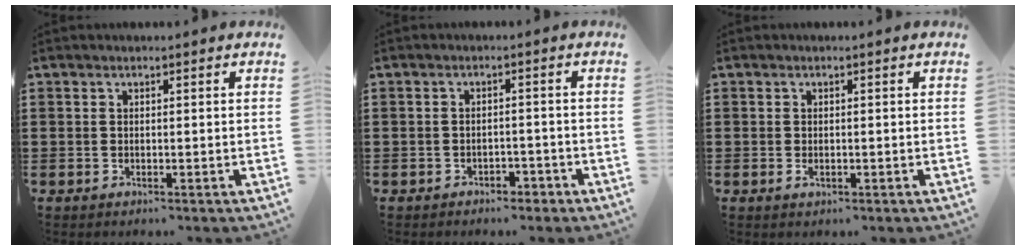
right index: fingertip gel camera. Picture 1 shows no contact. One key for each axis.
{"total": 1.9, "fx": -1.8, "fy": 0.7, "fz": 0.2, "tx": -0.011, "ty": -0.001, "tz": -0.038}
{"total": 0.9, "fx": -0.2, "fy": 0.4, "fz": 0.7, "tx": -0.015, "ty": -0.003, "tz": -0.004}